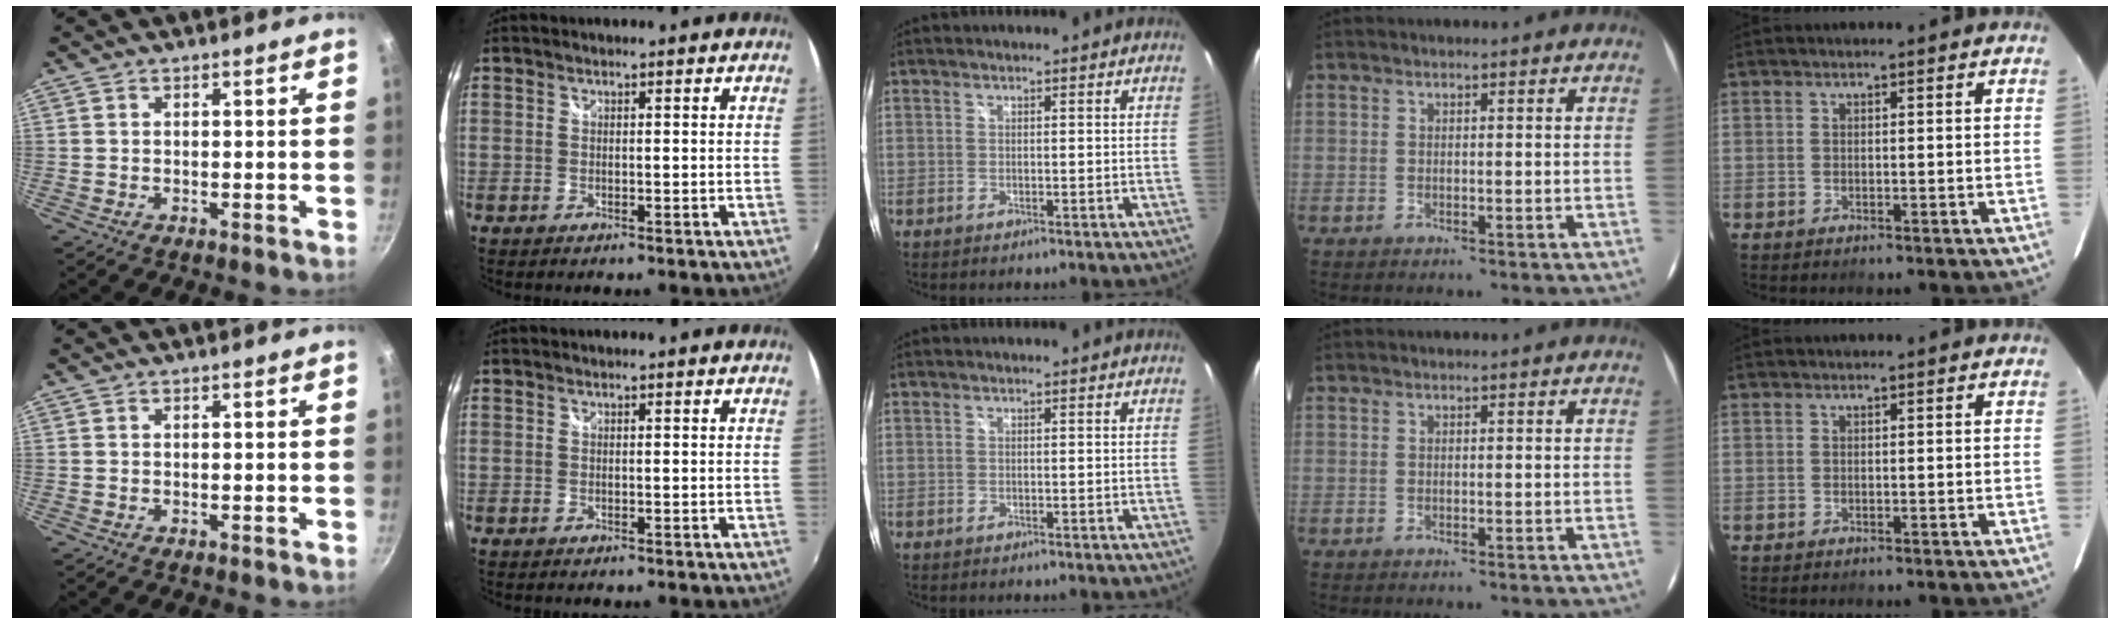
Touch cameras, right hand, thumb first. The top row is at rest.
{}